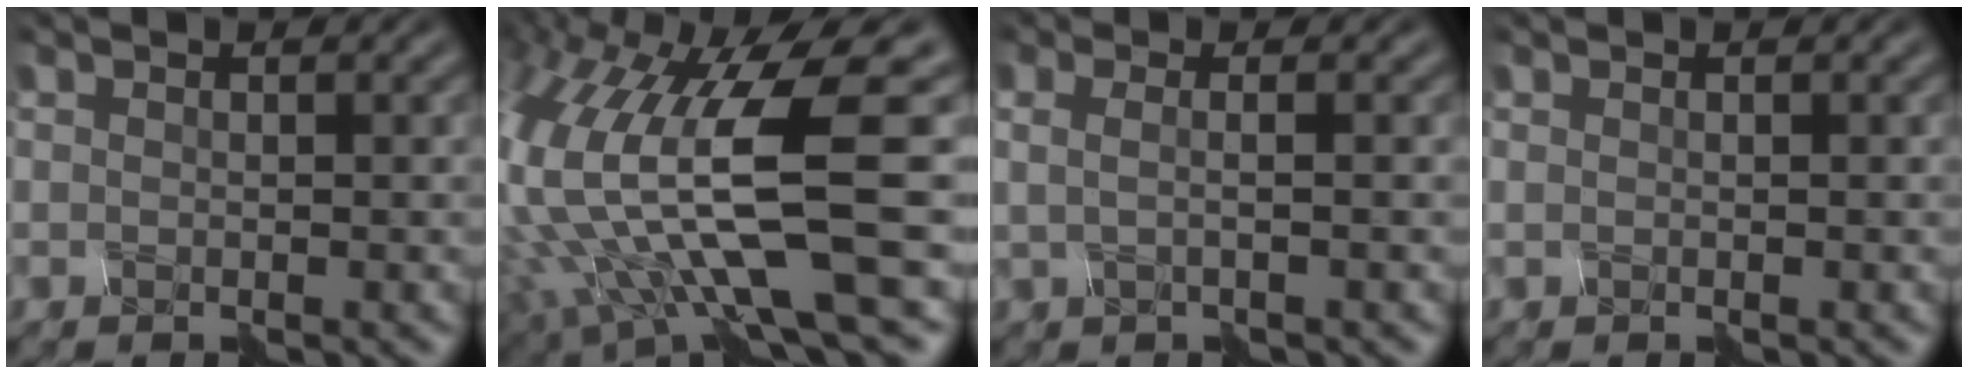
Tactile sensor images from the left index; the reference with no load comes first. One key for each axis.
{"total": 13.0, "fx": -0.7, "fy": 3.9, "fz": 12.4, "tx": -0.262, "ty": -0.021, "tz": 0.005}
{"total": 2.5, "fx": -0.1, "fy": 1.2, "fz": 2.2, "tx": -0.030, "ty": 0.015, "tz": -0.022}
{"total": 0.0}